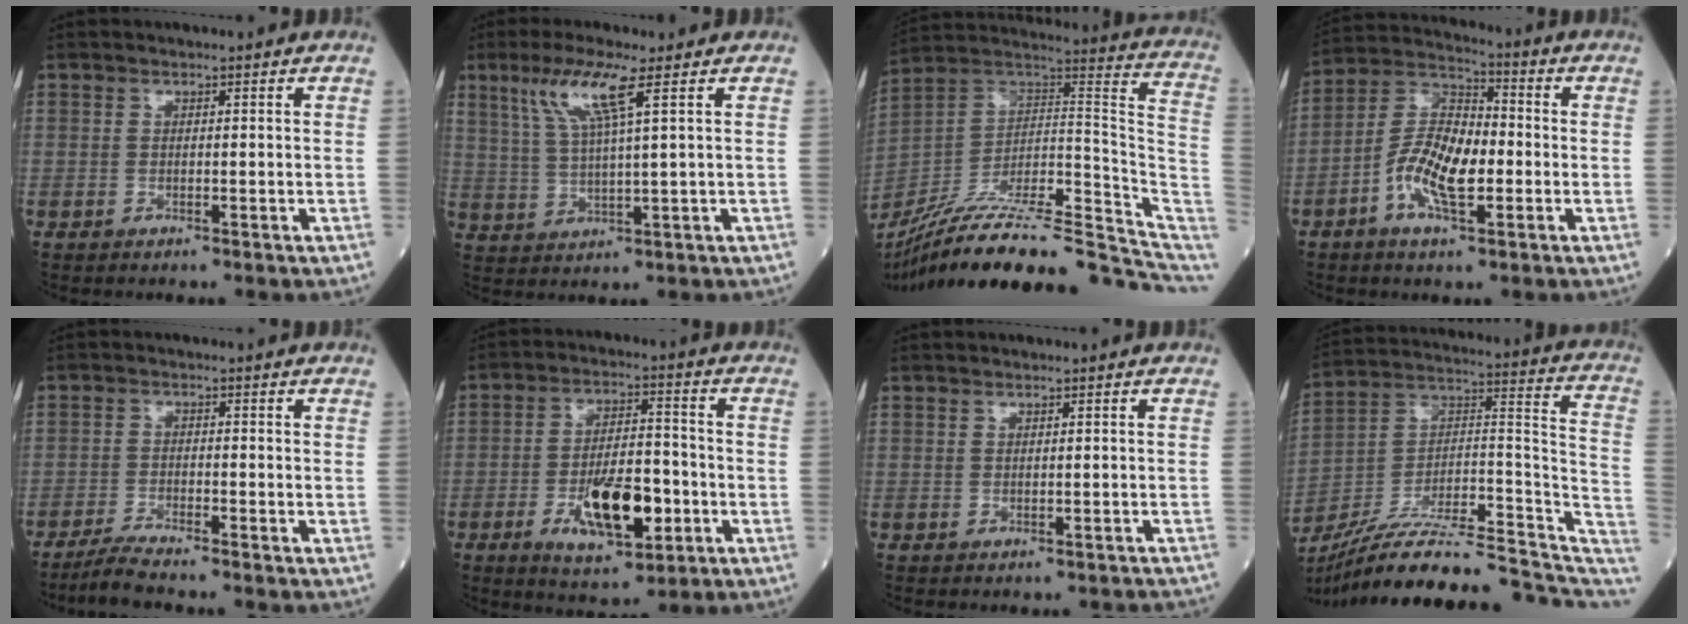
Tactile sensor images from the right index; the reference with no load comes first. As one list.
[{"total": 7.8, "force": [3.9, -0.2, 6.8], "torque": [-0.144, 0.004, 0.083]}, {"total": 28.4, "force": [-23.5, 4.6, 15.2], "torque": [-0.175, 0.019, -0.360]}, {"total": 11.3, "force": [-2.9, 4.4, 10.0], "torque": [-0.202, 0.015, -0.061]}, {"total": 4.6, "force": [-4.1, -0.3, 1.9], "torque": [-0.040, -0.015, -0.080]}, {"total": 12.1, "force": [-4.0, 4.2, 10.6], "torque": [-0.188, -0.002, -0.063]}, {"total": 6.0, "force": [-5.5, 2.2, 0.9], "torque": [-0.005, 0.012, -0.052]}, {"total": 24.9, "force": [-21.8, 3.6, 11.5], "torque": [-0.140, 0.034, -0.340]}]